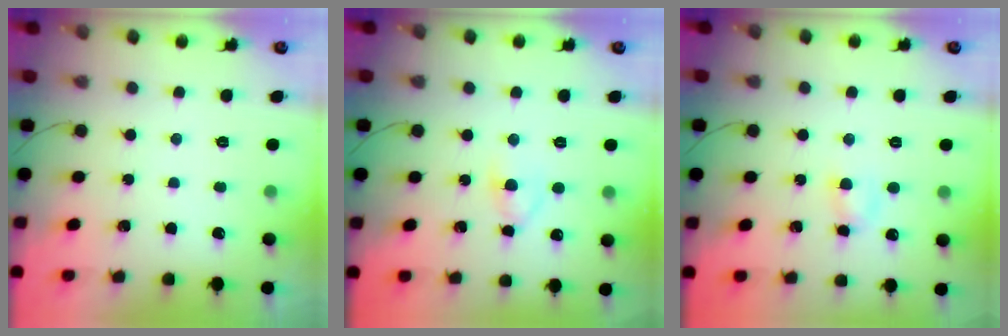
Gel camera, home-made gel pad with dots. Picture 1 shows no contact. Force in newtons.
{"total": 3.8, "press": 3.6, "slide": 1.3}
{"total": 3.6, "press": 3.3, "slide": 1.5}